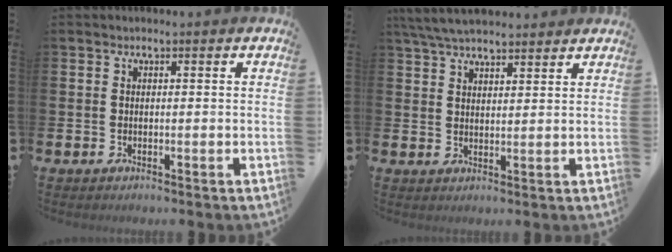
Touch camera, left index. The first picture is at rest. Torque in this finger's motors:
{"motor_torque": [0.31, -0.75, 1.00, 0.21]}